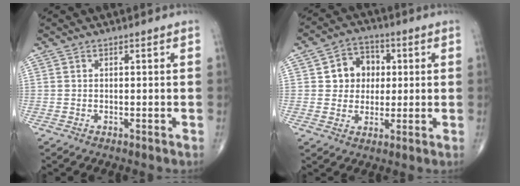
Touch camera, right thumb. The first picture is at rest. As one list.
[{"total": 8.2, "force": [1.3, 7.0, 3.9], "torque": [-0.015, 0.005, 0.016]}]